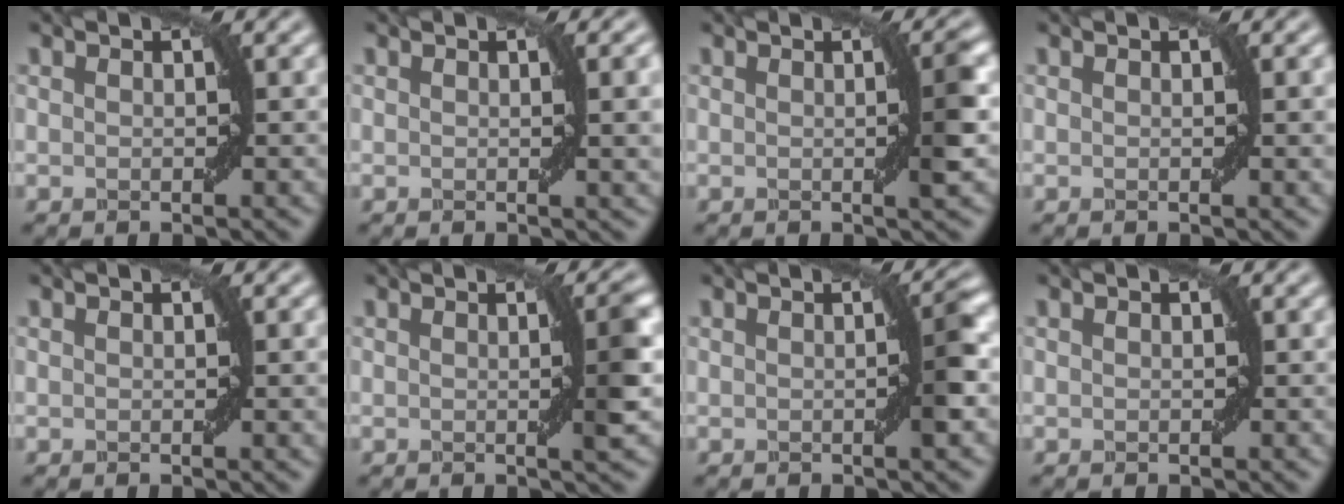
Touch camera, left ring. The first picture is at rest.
{"total": 3.2, "force": [0.5, 0.7, 3.0], "torque": [-0.033, 0.004, 0.009]}
{"total": 3.1, "force": [0.1, 0.4, 3.1], "torque": [-0.037, 0.003, -0.001]}
{"total": 1.2, "force": [0.2, 0.1, 1.2], "torque": [-0.014, 0.001, 0.003]}
{"total": 0.6, "force": [0.1, -0.1, 0.6], "torque": [-0.006, 0.000, 0.002]}
{"total": 3.5, "force": [0.1, 0.6, 3.5], "torque": [-0.040, 0.004, -0.002]}
{"total": 2.6, "force": [0.0, 0.2, 2.6], "torque": [-0.035, 0.006, -0.001]}
{"total": 0.0}